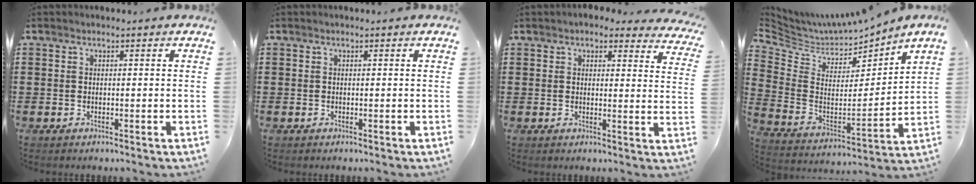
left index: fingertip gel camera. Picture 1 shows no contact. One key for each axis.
{"total": 0.0}
{"total": 3.3, "fx": 3.0, "fy": 0.8, "fz": 1.0, "tx": -0.016, "ty": -0.014, "tz": 0.052}
{"total": 5.4, "fx": 5.1, "fy": 1.8, "fz": 0.7, "tx": -0.051, "ty": -0.044, "tz": 0.086}